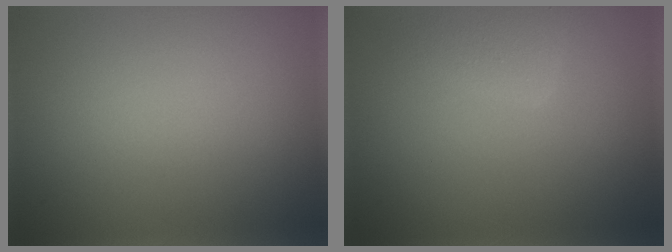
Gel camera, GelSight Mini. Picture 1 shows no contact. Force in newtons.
{"total": 2.4, "press": 2.4, "slide": 0.1}